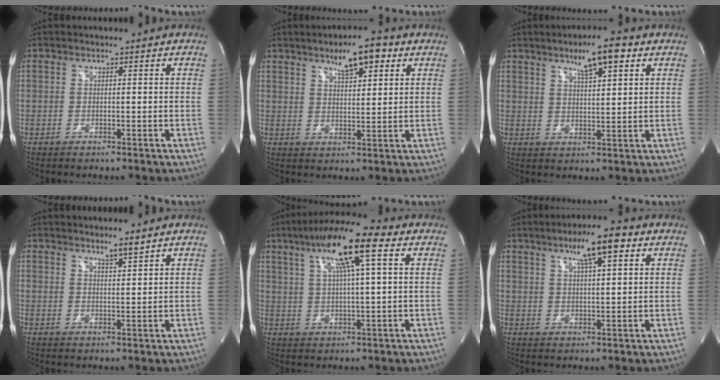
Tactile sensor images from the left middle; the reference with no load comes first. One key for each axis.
{"total": 7.1, "fx": 4.2, "fy": 1.9, "fz": 5.4, "tx": -0.090, "ty": 0.007, "tz": 0.067}
{"total": 7.4, "fx": 4.3, "fy": 1.1, "fz": 5.9, "tx": -0.100, "ty": 0.007, "tz": 0.069}
{"total": 2.1, "fx": 1.9, "fy": -0.2, "fz": 0.9, "tx": -0.018, "ty": -0.006, "tz": 0.035}
{"total": 12.8, "fx": 5.6, "fy": 1.1, "fz": 11.5, "tx": -0.207, "ty": 0.027, "tz": 0.092}
{"total": 8.0, "fx": 4.3, "fy": 1.0, "fz": 6.7, "tx": -0.114, "ty": 0.012, "tz": 0.068}